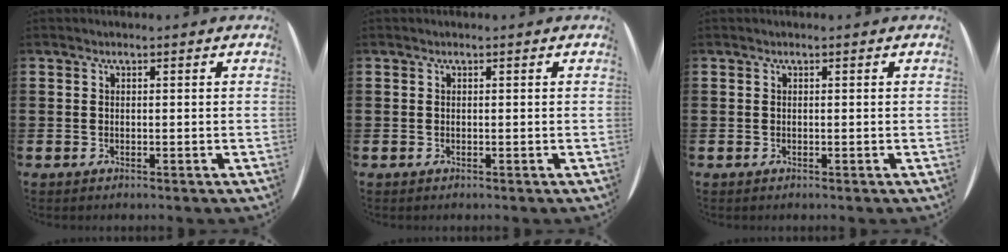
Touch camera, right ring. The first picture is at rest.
{"total": 0.0}
{"total": 0.0}